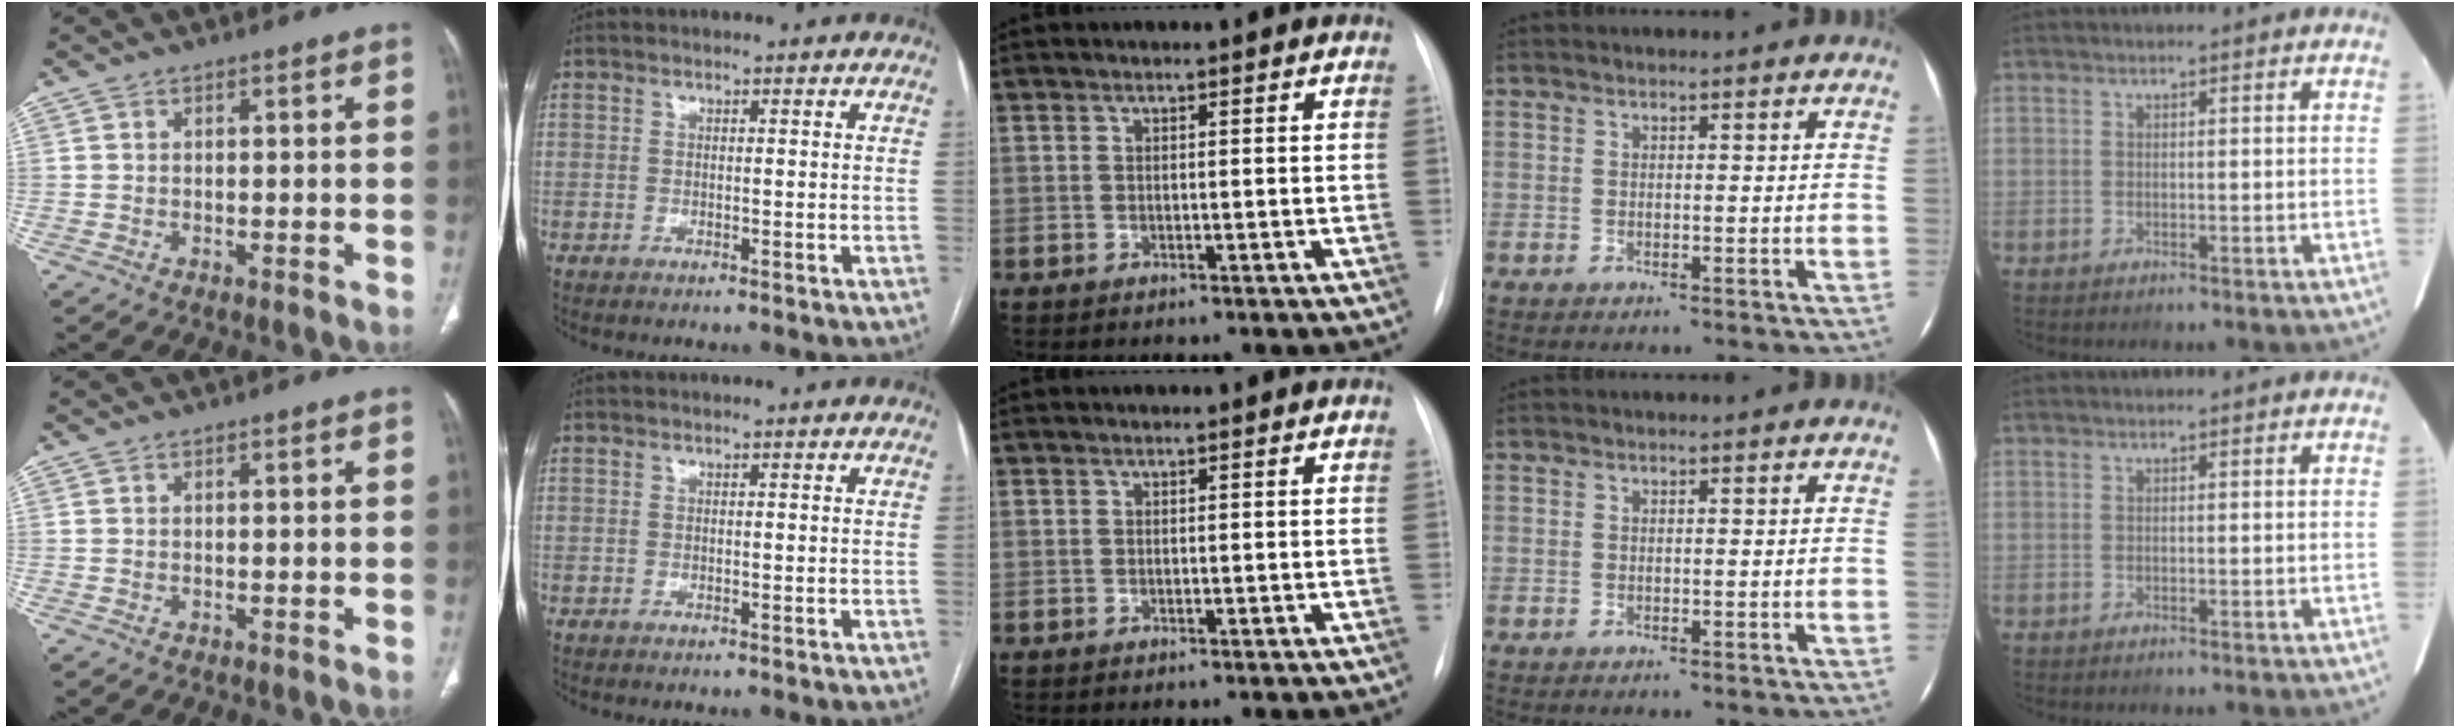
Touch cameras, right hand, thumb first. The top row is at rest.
{}